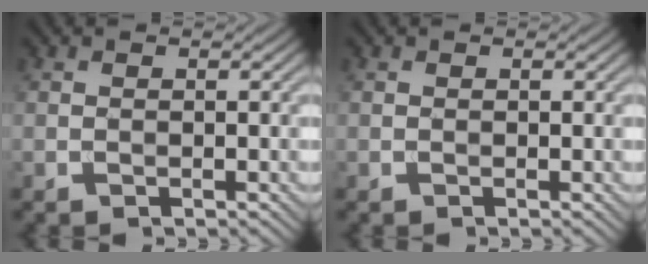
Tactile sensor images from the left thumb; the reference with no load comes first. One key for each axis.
{"total": 0.0}